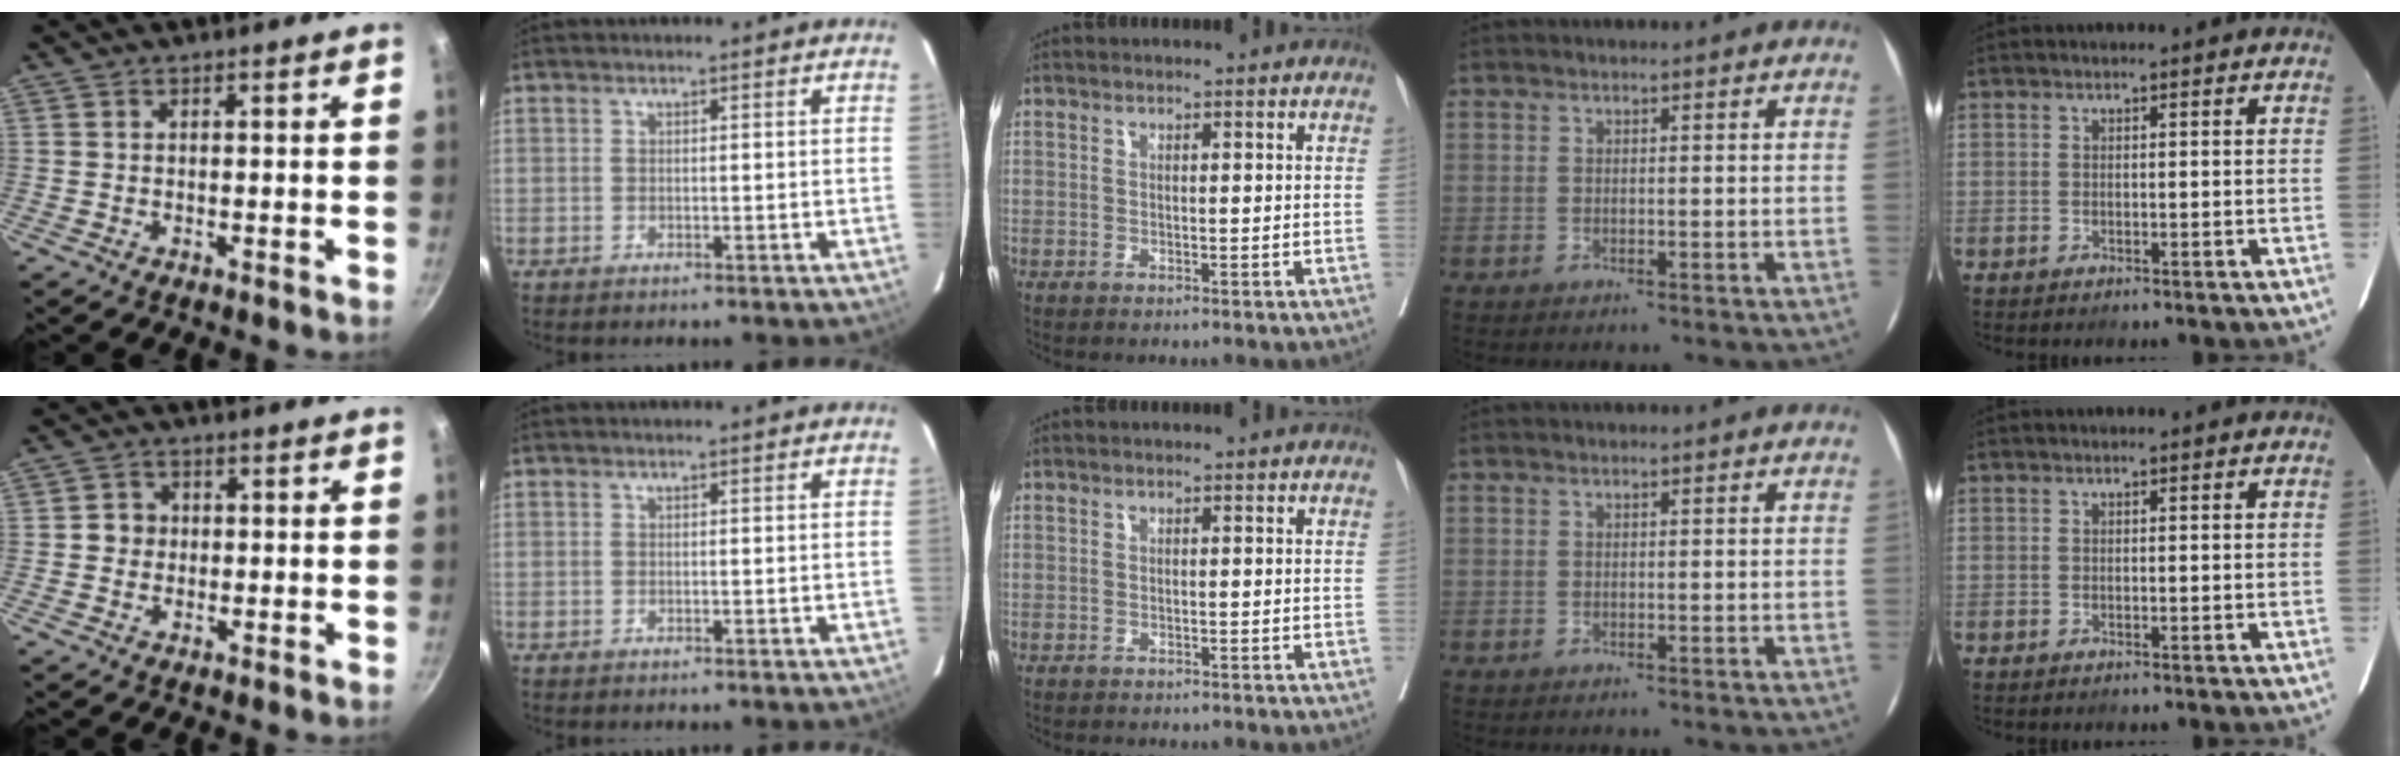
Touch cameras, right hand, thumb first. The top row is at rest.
{"thumb": {"total": 3.2, "force": [0.0, 3.0, 1.1], "torque": [0.001, 0.007, -0.005]}, "middle": {"total": 1.9, "force": [-1.7, 0.7, 0.3], "torque": [-0.008, -0.004, -0.024]}}